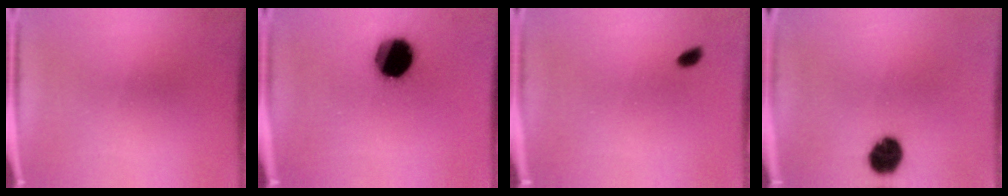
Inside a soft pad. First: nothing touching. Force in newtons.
{"total": 16.6}
{"total": 1.4}
{"total": 7.5}